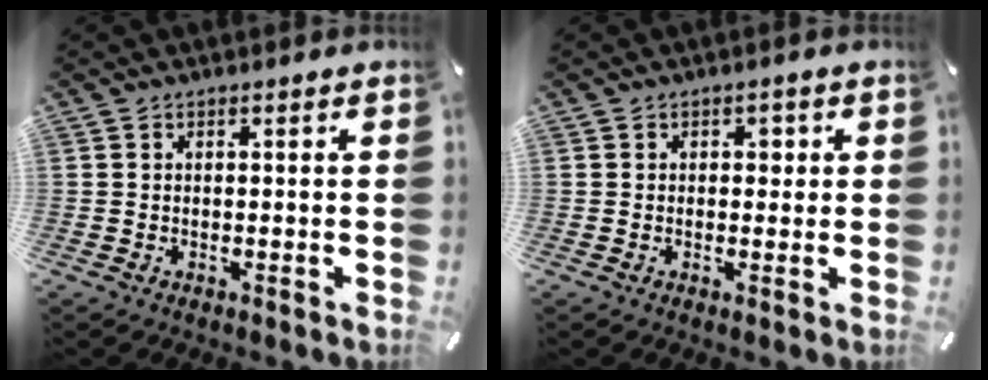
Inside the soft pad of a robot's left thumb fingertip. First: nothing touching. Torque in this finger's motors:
{"motor_torque": [0.32, 0.55, -0.03, -0.11, 0.00]}